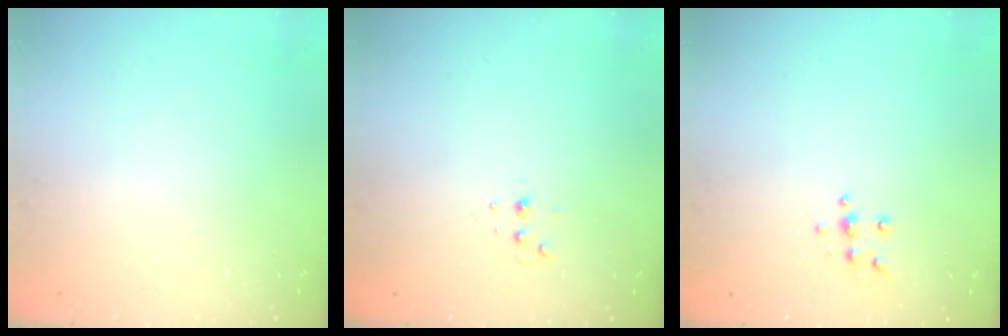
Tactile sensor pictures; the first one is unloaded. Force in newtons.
{"total": 2.8, "press": 2.8, "slide": 0.7}
{"total": 5.6, "press": 5.6, "slide": 0.5}